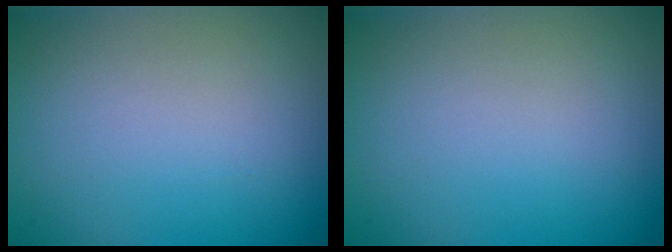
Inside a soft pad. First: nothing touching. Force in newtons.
{"total": 0.0}